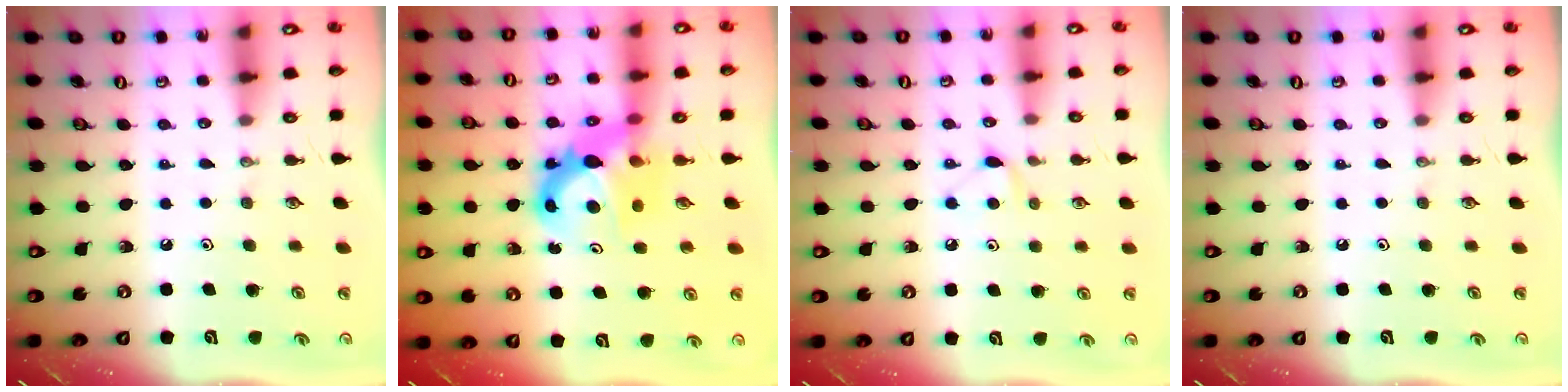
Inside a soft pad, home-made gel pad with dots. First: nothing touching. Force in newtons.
{"total": 8.7, "press": 8.7, "slide": 0.7}
{"total": 5.0, "press": 4.9, "slide": 0.7}
{"total": 0.0}